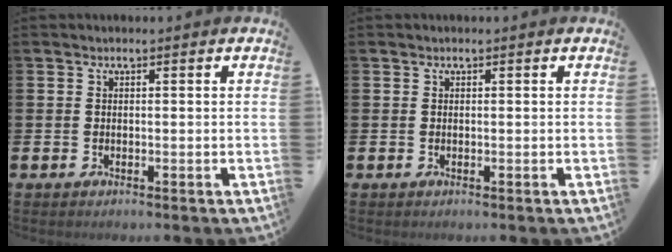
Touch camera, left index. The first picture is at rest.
{"total": 0.0}